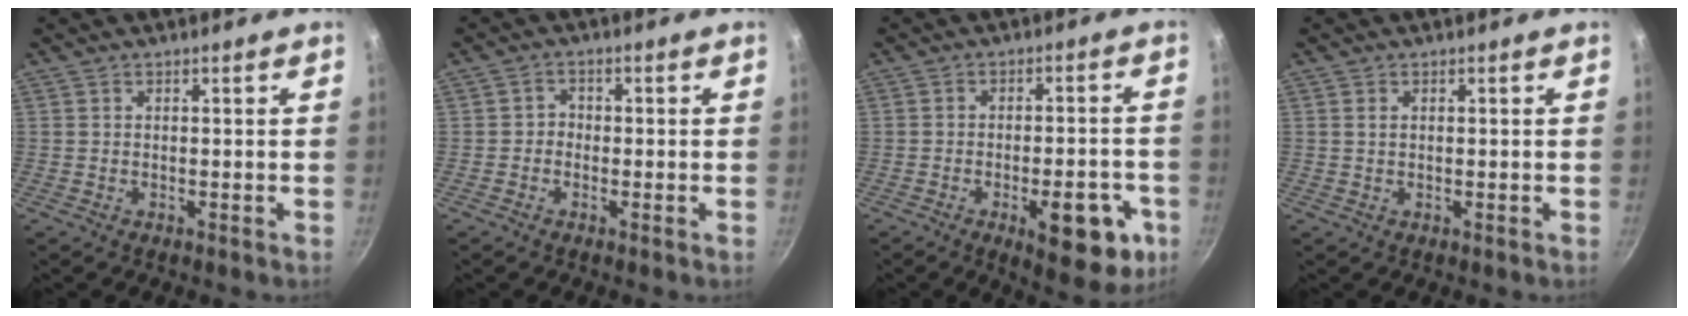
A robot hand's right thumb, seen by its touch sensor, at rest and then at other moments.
{"total": 1.9, "force": [-0.7, 1.6, 0.6], "torque": [-0.001, 0.010, -0.017]}
{"total": 14.0, "force": [-5.3, 5.9, 11.5], "torque": [-0.108, 0.018, -0.063]}
{"total": 0.8, "force": [0.2, 0.5, 0.6], "torque": [-0.012, 0.000, 0.006]}